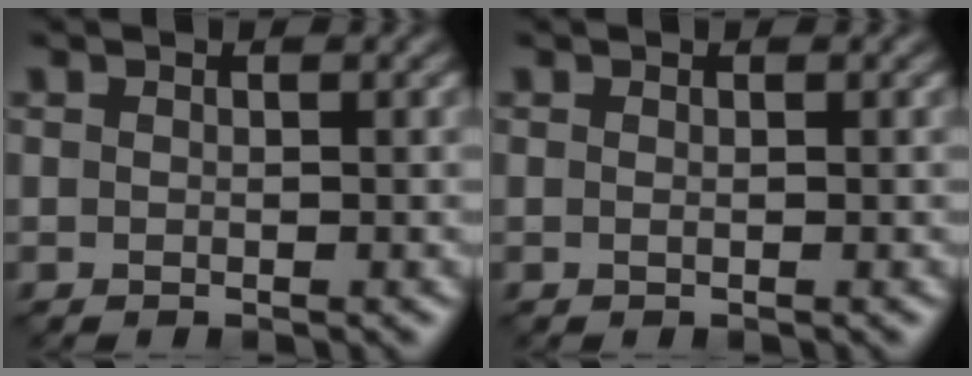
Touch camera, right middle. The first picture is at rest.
{"total": 0.0}